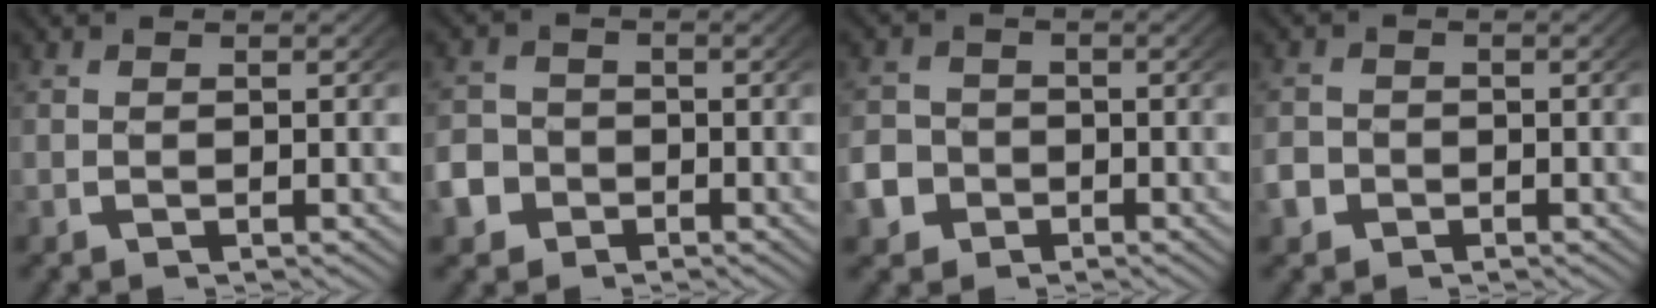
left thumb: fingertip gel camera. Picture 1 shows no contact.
{"total": 4.9, "force": [-2.3, 4.2, 0.9], "torque": [-0.032, -0.013, -0.041]}
{"total": 5.5, "force": [-2.3, 4.9, 1.2], "torque": [-0.037, -0.017, -0.040]}
{"total": 2.1, "force": [-1.1, 1.8, 0.4], "torque": [-0.014, -0.006, -0.021]}